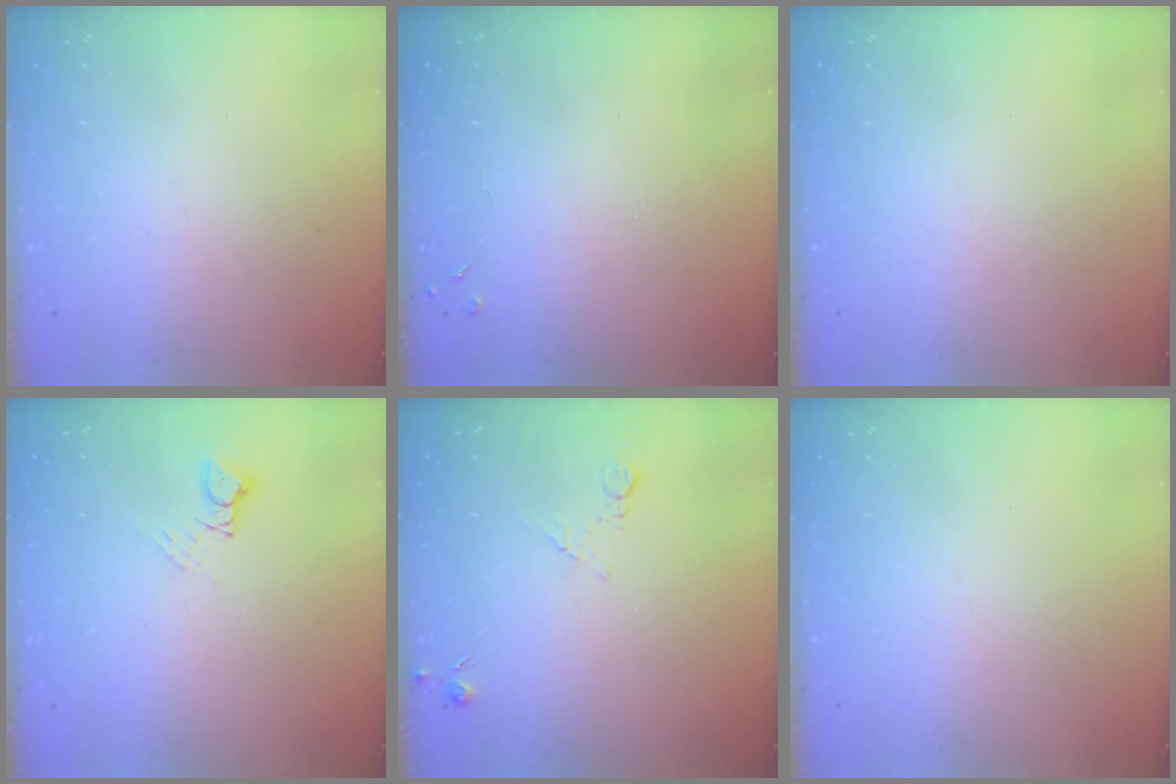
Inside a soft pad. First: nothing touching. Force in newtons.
{"total": 2.8, "press": 2.7, "slide": 0.5}
{"total": 0.0}
{"total": 4.0, "press": 3.9, "slide": 0.5}
{"total": 6.2, "press": 6.1, "slide": 0.8}
{"total": 0.0}